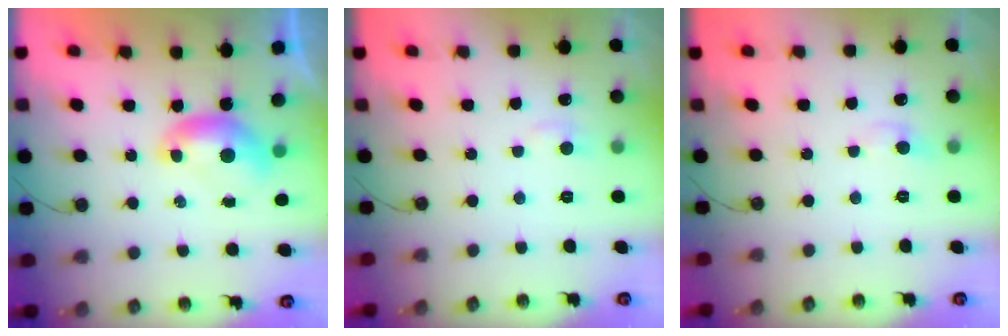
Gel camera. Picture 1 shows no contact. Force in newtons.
{"total": 1.6, "press": 1.5, "slide": 0.6}
{"total": 2.8, "press": 2.6, "slide": 0.9}